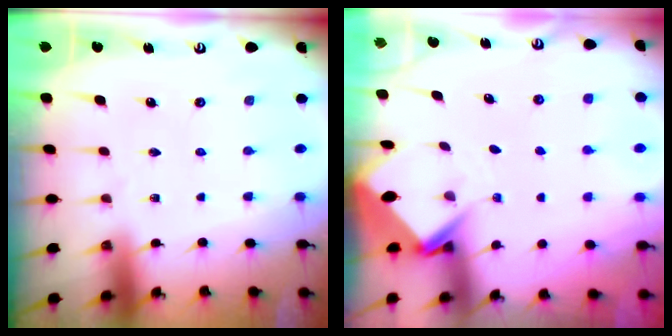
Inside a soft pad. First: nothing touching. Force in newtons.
{"total": 3.9, "press": 3.9, "slide": 0.1}